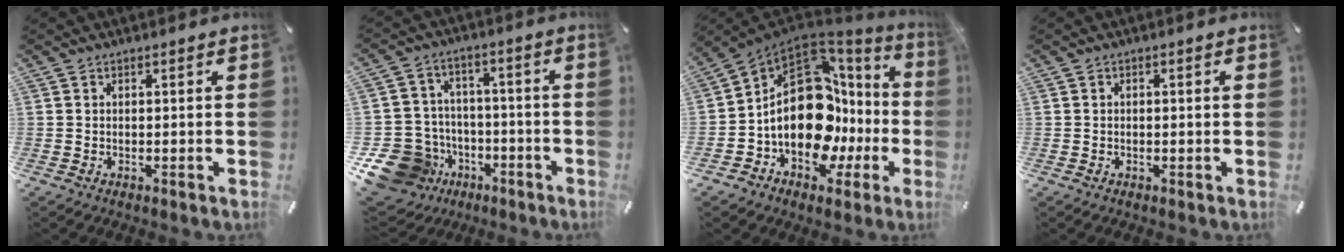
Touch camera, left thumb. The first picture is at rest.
{"total": 14.1, "force": [-6.7, 11.6, 4.5], "torque": [-0.090, 0.040, -0.109]}
{"total": 22.9, "force": [-0.3, 14.5, 17.7], "torque": [-0.312, -0.026, 0.004]}
{"total": 1.2, "force": [0.0, 0.2, 1.2], "torque": [-0.022, -0.001, -0.001]}